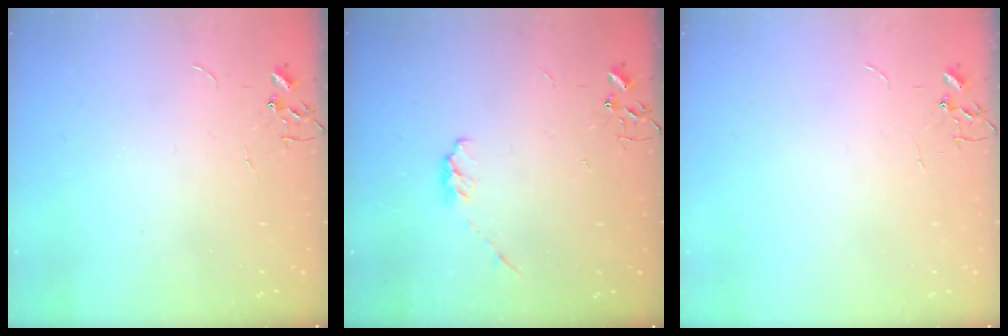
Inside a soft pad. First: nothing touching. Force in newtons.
{"total": 4.1, "press": 4.0, "slide": 0.6}
{"total": 0.0}